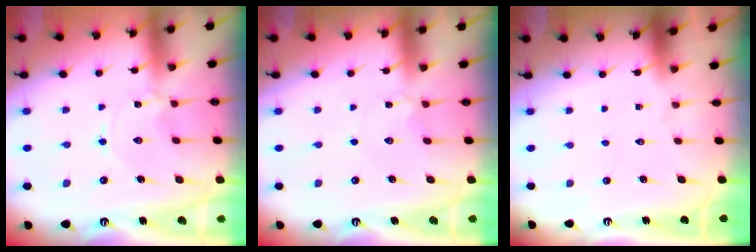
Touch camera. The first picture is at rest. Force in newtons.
{"total": 2.3, "press": 2.3, "slide": 0.2}
{"total": 0.0}